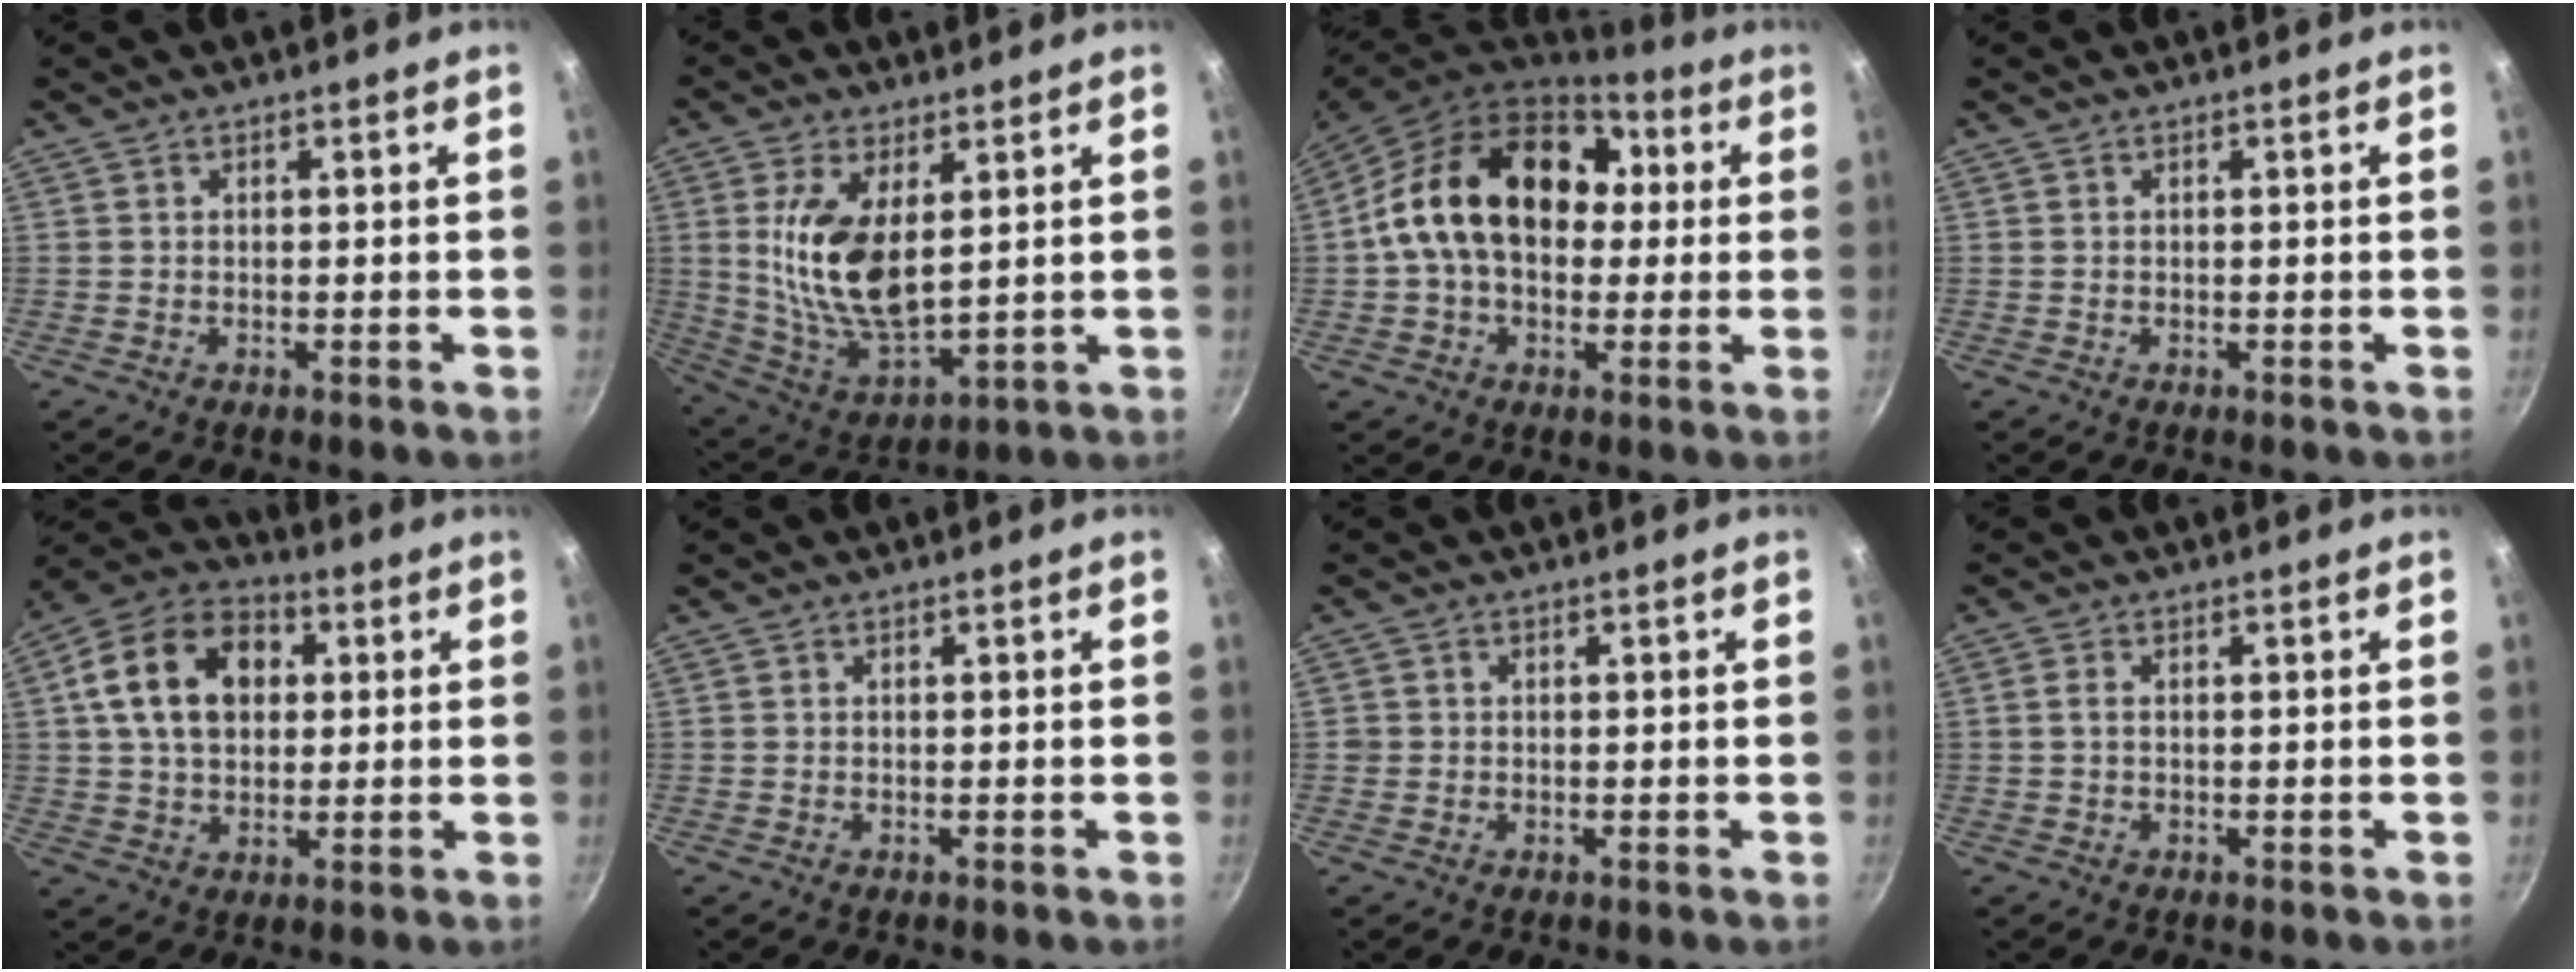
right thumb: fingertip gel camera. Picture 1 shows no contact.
{"total": 15.1, "force": [3.2, 7.4, 12.7], "torque": [-0.239, -0.030, 0.075]}
{"total": 20.8, "force": [2.8, 14.8, 14.3], "torque": [-0.211, 0.036, 0.036]}
{"total": 0.0}
{"total": 16.0, "force": [3.5, 11.5, 10.5], "torque": [-0.159, 0.020, 0.045]}
{"total": 0.0}
{"total": 1.0, "force": [-0.1, 0.9, 0.2], "torque": [0.000, 0.003, -0.001]}
{"total": 1.4, "force": [0.1, 0.8, 1.1], "torque": [-0.024, 0.003, -0.001]}